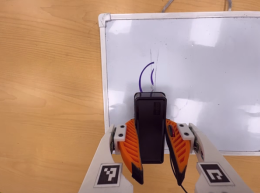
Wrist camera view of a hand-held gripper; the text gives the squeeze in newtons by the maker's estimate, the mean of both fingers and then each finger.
{"total": 7.3, "left": 5.7, "right": 9.0}